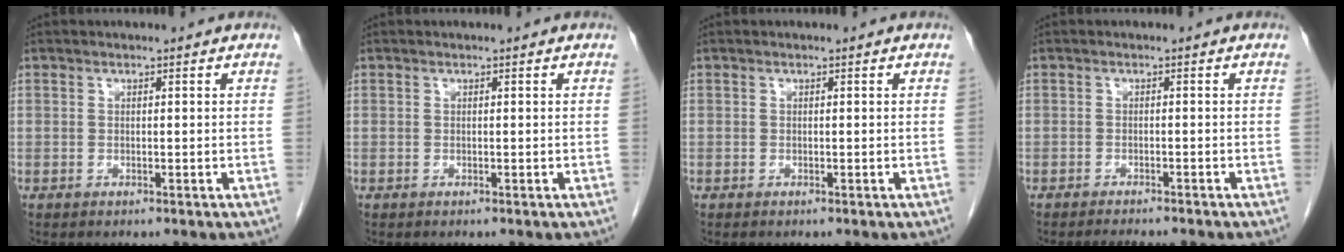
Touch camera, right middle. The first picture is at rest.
{"total": 0.0}
{"total": 0.0}
{"total": 4.3, "force": [-3.9, 0.4, 1.8], "torque": [-0.019, -0.006, -0.051]}